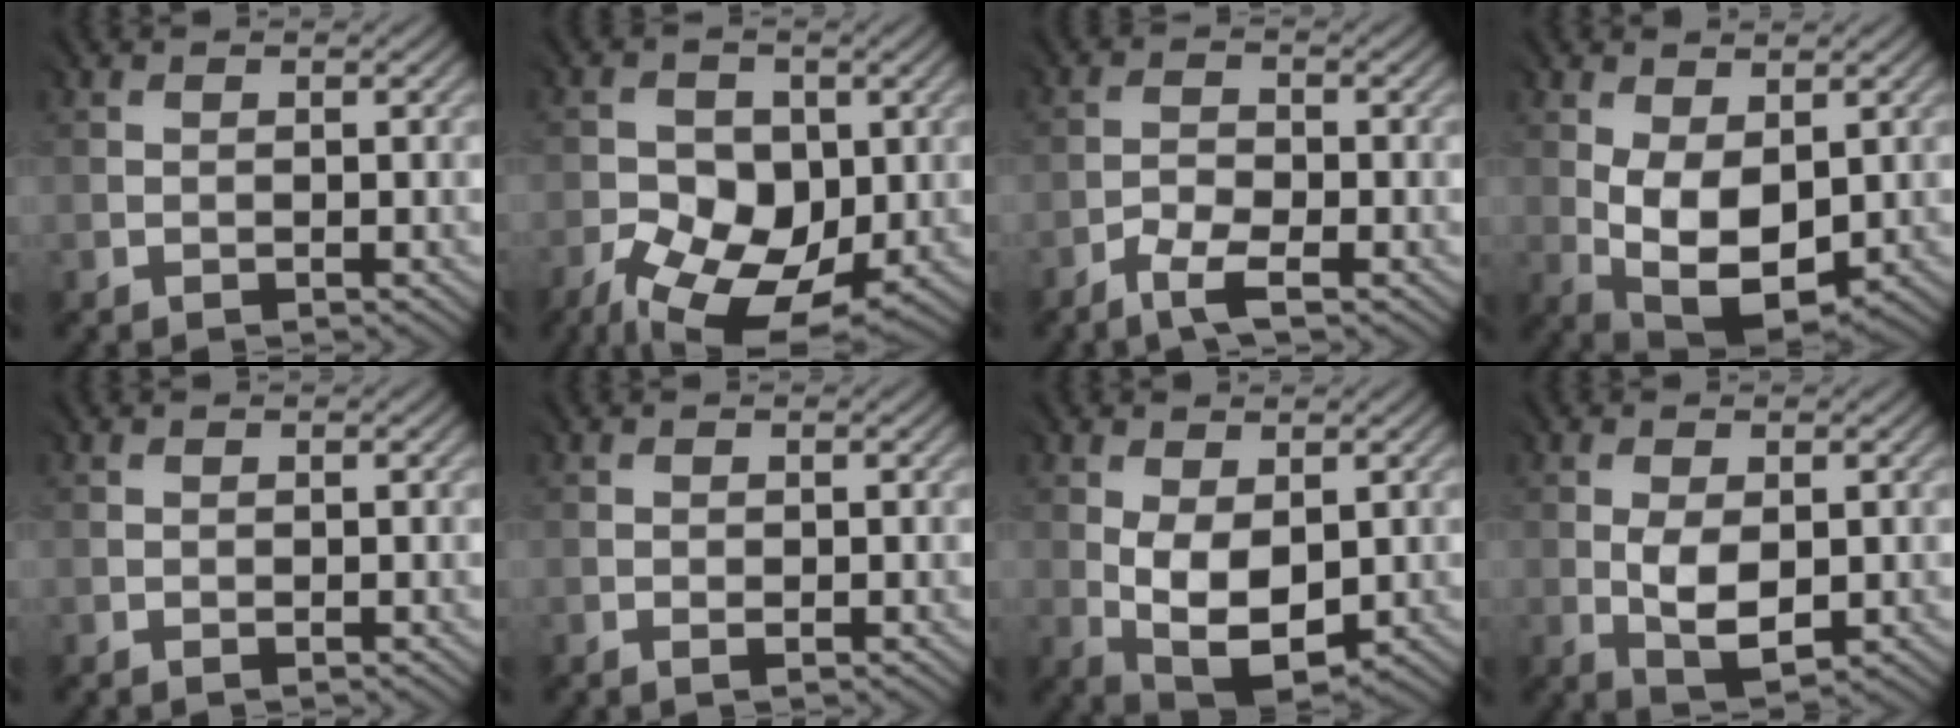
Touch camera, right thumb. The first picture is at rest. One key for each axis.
{"total": 11.2, "fx": -4.7, "fy": 6.9, "fz": 7.5, "tx": -0.138, "ty": -0.018, "tz": -0.084}
{"total": 3.8, "fx": -3.1, "fy": 0.8, "fz": 2.0, "tx": -0.045, "ty": -0.004, "tz": -0.063}
{"total": 8.5, "fx": -0.1, "fy": 5.0, "fz": 6.9, "tx": -0.152, "ty": -0.009, "tz": 0.008}
{"total": 0.0}
{"total": 0.6, "fx": -0.1, "fy": 0.4, "fz": 0.4, "tx": -0.005, "ty": -0.002, "tz": 0.001}
{"total": 7.7, "fx": -0.2, "fy": 4.4, "fz": 6.3, "tx": -0.133, "ty": -0.010, "tz": 0.006}
{"total": 4.8, "fx": -0.4, "fy": 2.6, "fz": 4.0, "tx": -0.089, "ty": -0.010, "tz": 0.000}